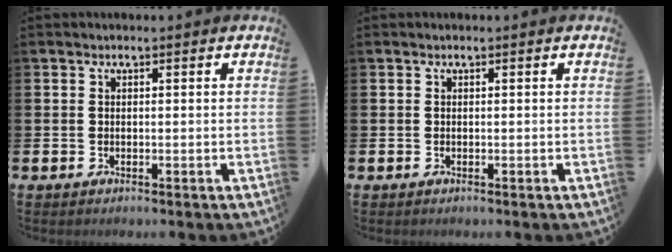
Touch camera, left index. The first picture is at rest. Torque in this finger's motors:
{"motor_torque": [-0.18, -0.18, 0.00, 0.01]}